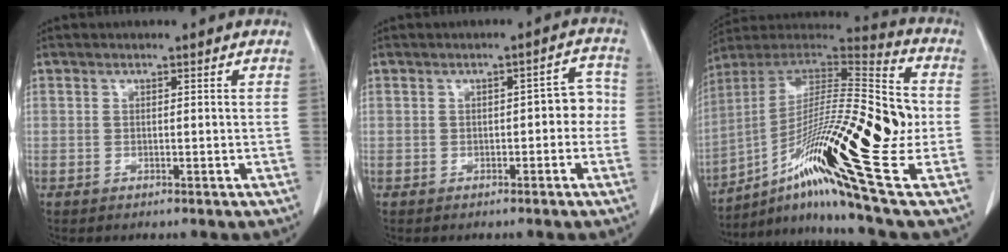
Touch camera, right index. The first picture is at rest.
{"total": 4.0, "force": [-0.5, 2.0, 3.4], "torque": [-0.031, 0.029, -0.005]}
{"total": 27.9, "force": [-7.0, 2.0, 26.9], "torque": [-0.455, -0.017, -0.128]}